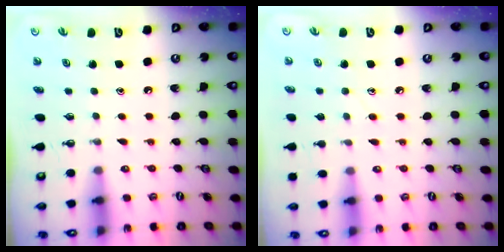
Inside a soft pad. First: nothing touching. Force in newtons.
{"total": 6.0, "press": 6.0, "slide": 0.5}